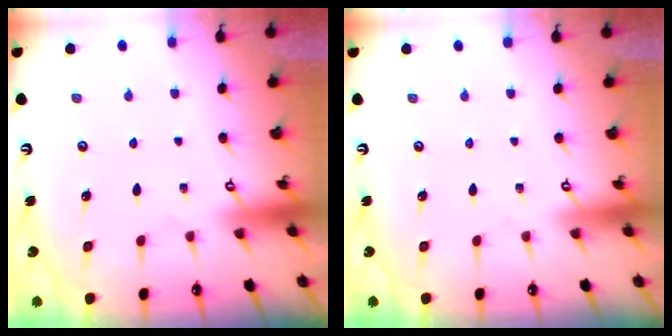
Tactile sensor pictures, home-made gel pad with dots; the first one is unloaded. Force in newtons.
{"total": 0.0}